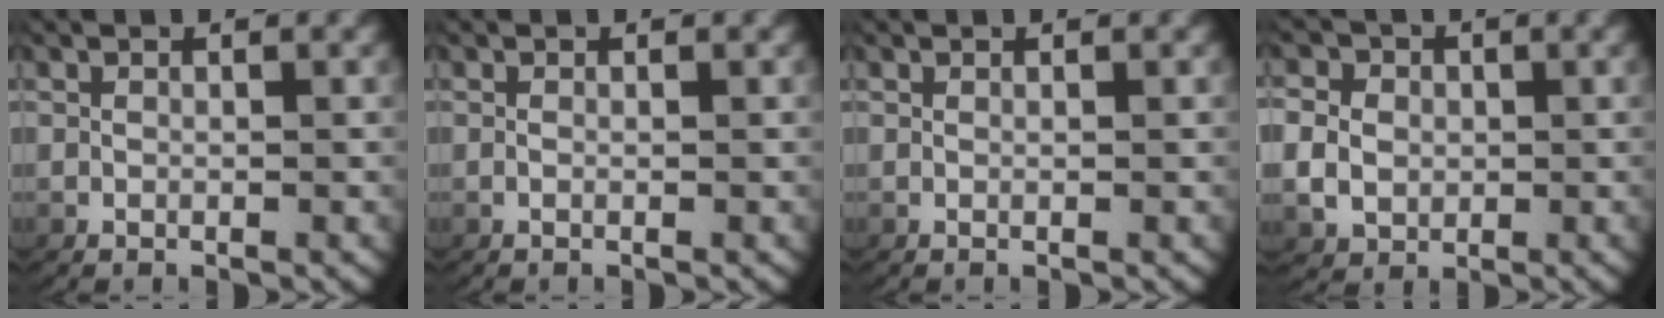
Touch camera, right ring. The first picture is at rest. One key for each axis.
{"total": 0.0}
{"total": 0.0}
{"total": 4.7, "fx": 0.1, "fy": 4.2, "fz": 2.0, "tx": -0.044, "ty": -0.002, "tz": 0.004}